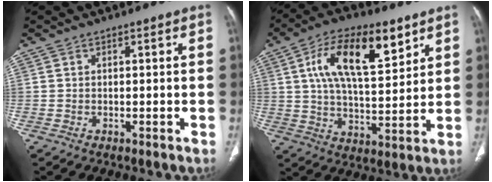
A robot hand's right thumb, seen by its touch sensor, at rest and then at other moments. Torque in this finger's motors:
{"motor_torque": [0.25, 0.62, 0.88, 0.36, 0.19]}